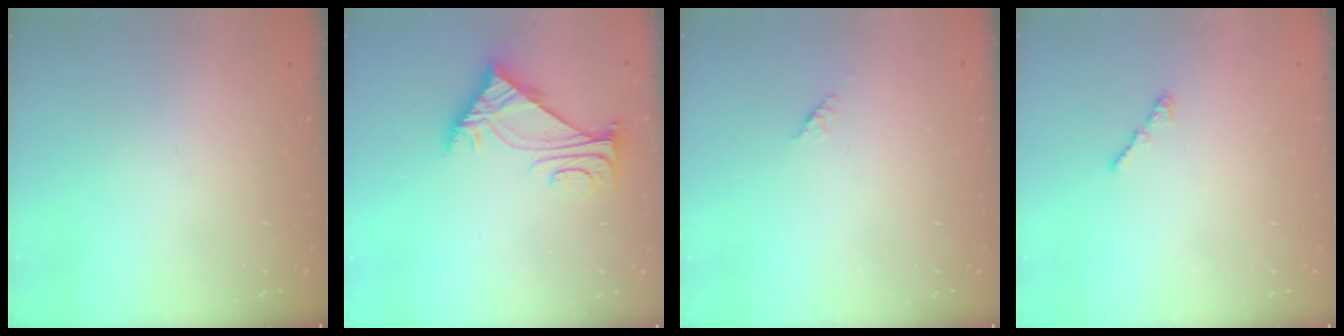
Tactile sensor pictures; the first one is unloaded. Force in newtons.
{"total": 5.6, "press": 5.5, "slide": 1.0}
{"total": 1.4, "press": 1.3, "slide": 0.5}
{"total": 1.2, "press": 1.1, "slide": 0.5}